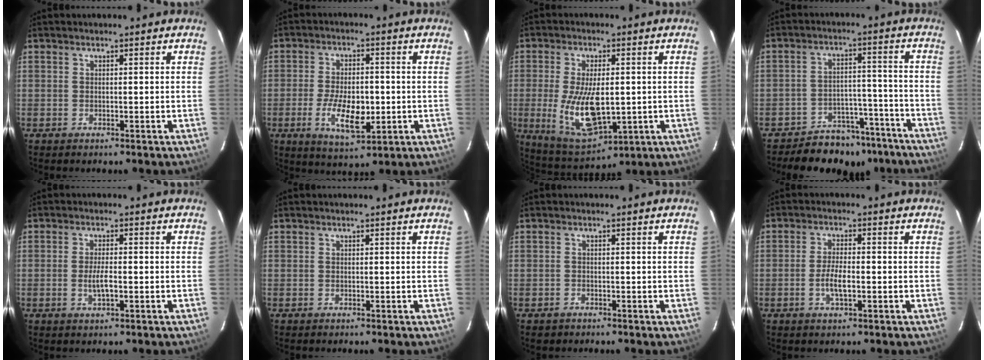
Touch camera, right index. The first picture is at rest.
{"total": 9.7, "force": [-2.4, 4.4, 8.3], "torque": [-0.162, -0.013, -0.038]}
{"total": 13.7, "force": [-1.4, 6.6, 11.9], "torque": [-0.240, -0.023, -0.008]}
{"total": 12.5, "force": [-10.6, 6.2, 2.4], "torque": [-0.047, 0.038, -0.131]}
{"total": 3.4, "force": [-0.9, 0.9, 3.1], "torque": [-0.059, -0.005, -0.016]}
{"total": 0.0}
{"total": 1.2, "force": [-0.8, 0.8, 0.1], "torque": [-0.005, 0.002, -0.011]}
{"total": 4.2, "force": [-1.4, 1.3, 3.8], "torque": [-0.076, -0.002, -0.025]}